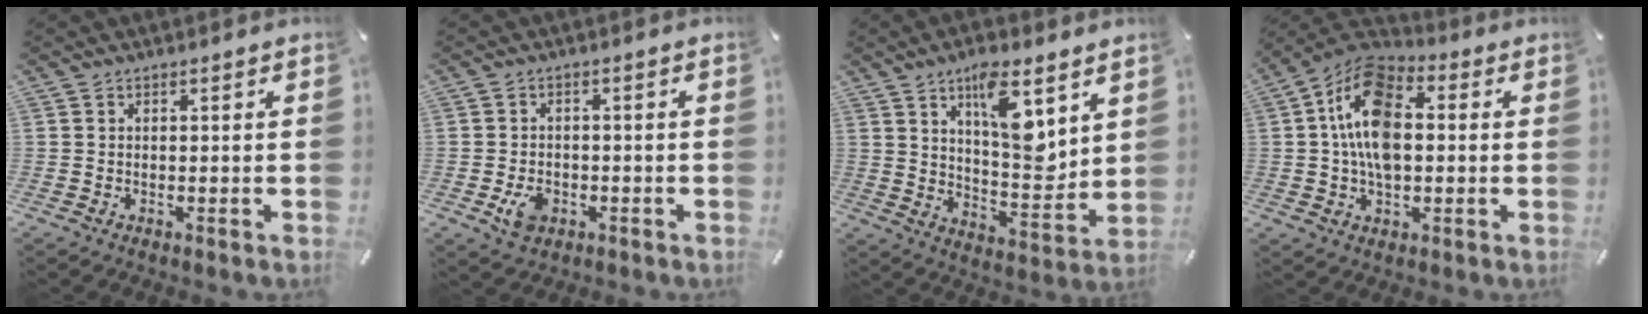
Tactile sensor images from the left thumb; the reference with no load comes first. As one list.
[{"total": 4.9, "force": [-1.7, 3.7, 2.7], "torque": [-0.048, 0.004, -0.032]}, {"total": 13.6, "force": [7.2, 5.6, 10.0], "torque": [-0.139, -0.044, 0.122]}, {"total": 14.6, "force": [0.7, 9.3, 11.3], "torque": [-0.234, 0.002, 0.008]}]